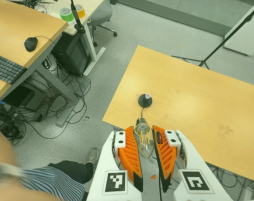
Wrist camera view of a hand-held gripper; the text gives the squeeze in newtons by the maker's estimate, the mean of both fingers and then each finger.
{"total": 19.9, "left": 23.7, "right": 16.0}